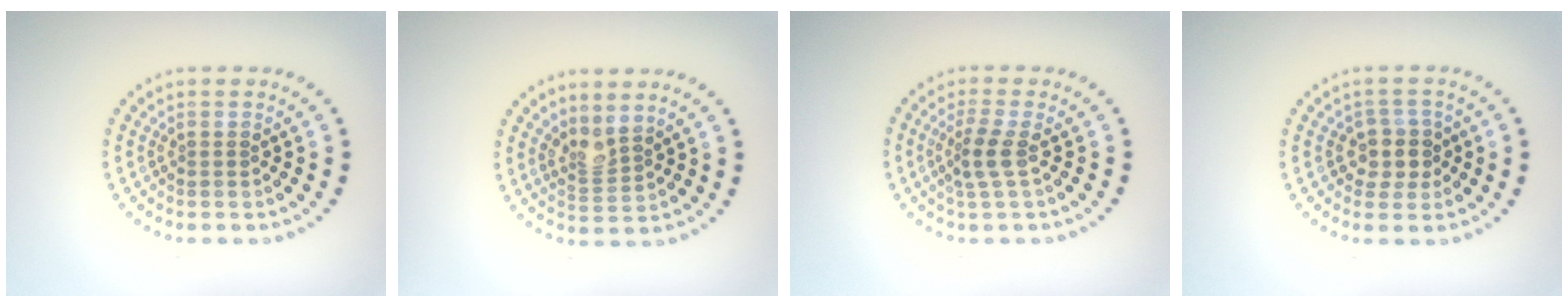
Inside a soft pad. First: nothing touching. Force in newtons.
{"total": 2.1, "press": 1.6, "slide": 1.4}
{"total": 2.3, "press": 2.0, "slide": 1.1}
{"total": 2.7, "press": 2.4, "slide": 1.3}